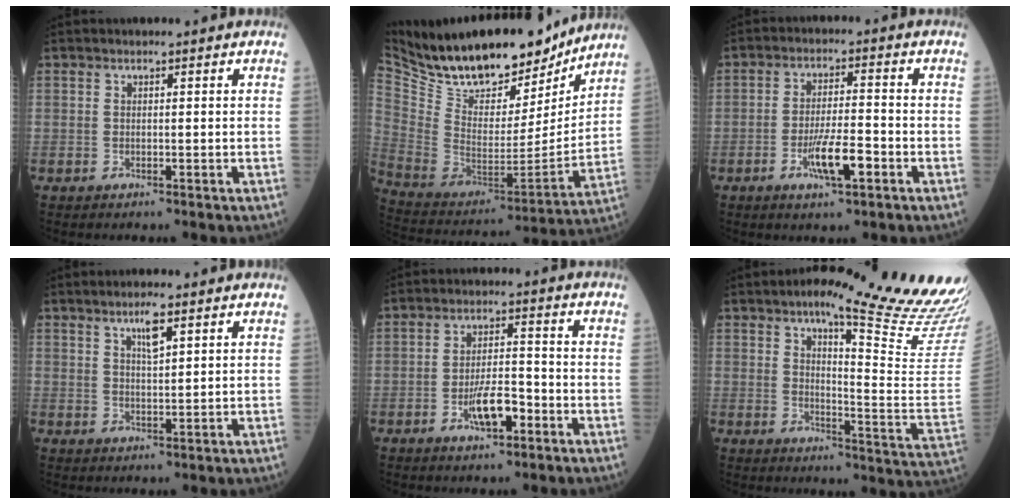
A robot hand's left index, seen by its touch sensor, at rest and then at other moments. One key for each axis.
{"total": 24.1, "fx": 20.4, "fy": 8.0, "fz": 10.0, "tx": -0.194, "ty": -0.023, "tz": 0.327}
{"total": 6.5, "fx": -3.0, "fy": 1.3, "fz": 5.6, "tx": -0.110, "ty": -0.007, "tz": -0.052}
{"total": 3.4, "fx": 1.9, "fy": 0.6, "fz": 2.7, "tx": -0.054, "ty": 0.001, "tz": 0.037}
{"total": 6.0, "fx": -3.0, "fy": 2.1, "fz": 4.8, "tx": -0.095, "ty": -0.001, "tz": -0.050}
{"total": 21.8, "fx": 17.8, "fy": 0.4, "fz": 12.6, "tx": -0.168, "ty": -0.070, "tz": 0.215}